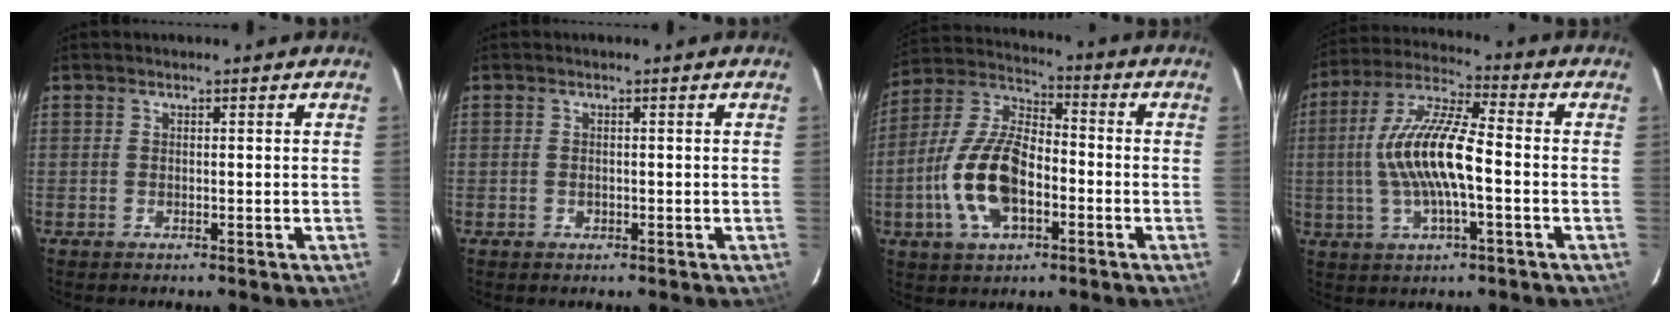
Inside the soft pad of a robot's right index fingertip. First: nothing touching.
{"total": 0.8, "force": [-0.2, 0.7, 0.3], "torque": [-0.003, 0.000, -0.003]}
{"total": 14.6, "force": [-4.3, 7.6, 11.7], "torque": [-0.245, 0.012, -0.079]}
{"total": 13.8, "force": [-1.3, 3.4, 13.3], "torque": [-0.266, 0.009, -0.030]}